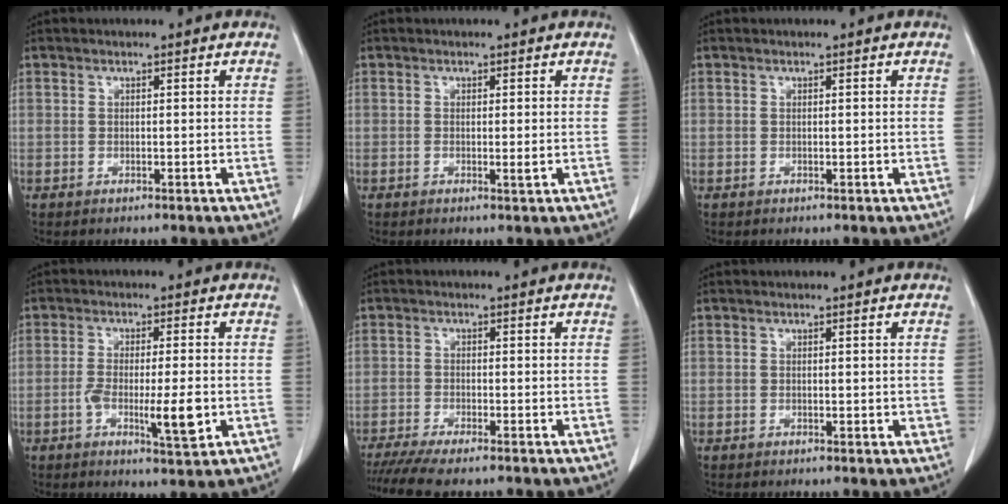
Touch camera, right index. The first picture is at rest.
{"total": 1.0, "force": [-0.2, 0.0, 1.0], "torque": [-0.016, -0.003, -0.002]}
{"total": 0.0}
{"total": 7.3, "force": [-1.9, 1.0, 6.9], "torque": [-0.117, -0.008, -0.030]}
{"total": 7.2, "force": [-5.9, 0.7, 4.0], "torque": [-0.060, -0.016, -0.097]}
{"total": 1.1, "force": [0.0, 0.5, 0.9], "torque": [-0.009, -0.002, 0.004]}